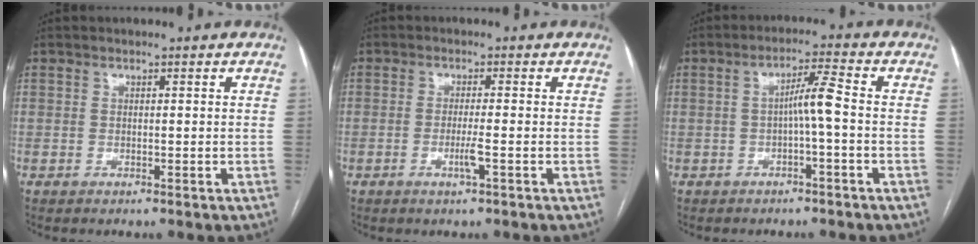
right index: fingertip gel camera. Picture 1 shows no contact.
{"total": 2.6, "force": [-0.9, -0.2, 2.4], "torque": [-0.048, -0.005, -0.019]}
{"total": 4.4, "force": [-0.7, -0.2, 4.3], "torque": [-0.073, 0.014, -0.009]}